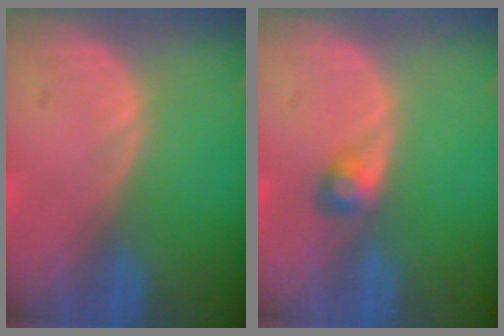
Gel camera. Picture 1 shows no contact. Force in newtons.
{"total": 2.1, "press": 2.1, "slide": 0.2}